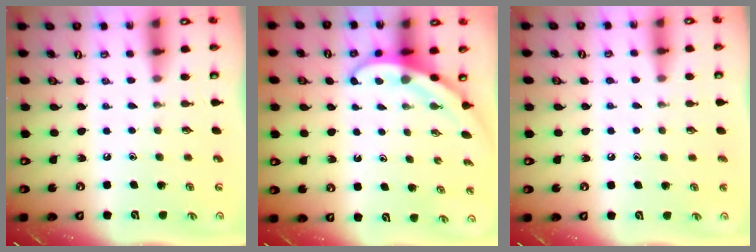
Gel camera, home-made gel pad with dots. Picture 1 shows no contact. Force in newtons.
{"total": 3.8, "press": 3.8, "slide": 0.4}
{"total": 3.8, "press": 3.7, "slide": 0.5}